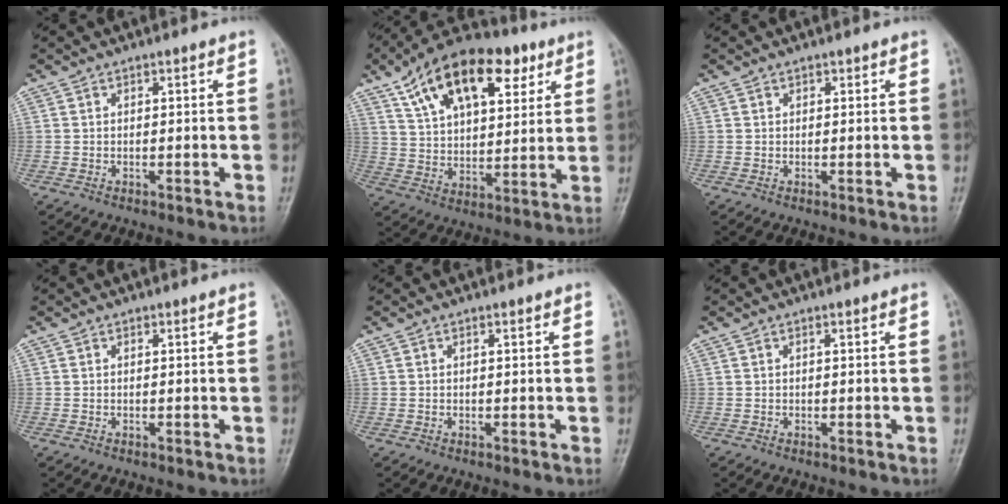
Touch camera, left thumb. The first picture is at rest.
{"total": 21.2, "force": [10.5, 11.5, 14.5], "torque": [-0.204, -0.006, 0.179]}
{"total": 0.6, "force": [0.5, 0.3, 0.3], "torque": [0.001, -0.001, 0.006]}
{"total": 0.0}
{"total": 0.0}
{"total": 0.0}